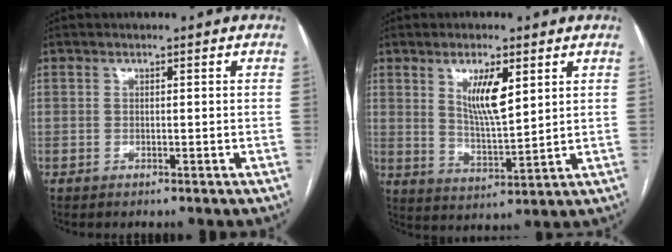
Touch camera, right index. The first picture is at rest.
{"total": 7.8, "force": [3.3, 1.9, 6.8], "torque": [-0.124, -0.006, 0.064]}